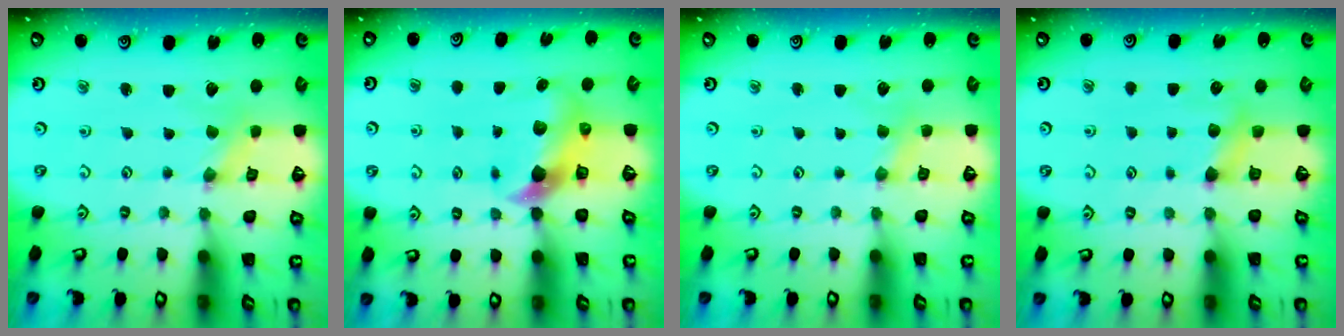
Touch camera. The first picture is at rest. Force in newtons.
{"total": 7.1, "press": 7.0, "slide": 1.0}
{"total": 2.8, "press": 2.7, "slide": 0.5}
{"total": 3.8, "press": 3.7, "slide": 0.5}